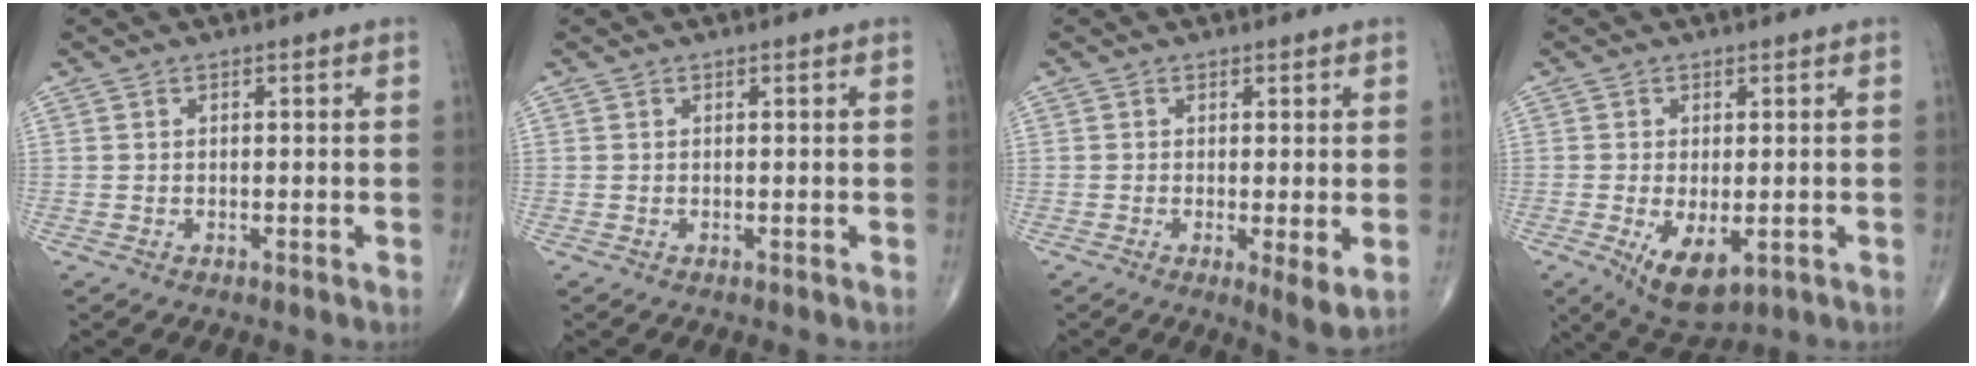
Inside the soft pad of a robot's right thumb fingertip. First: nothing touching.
{"total": 0.0}
{"total": 4.0, "force": [-0.5, 0.9, 3.9], "torque": [-0.066, -0.016, -0.011]}
{"total": 7.6, "force": [-2.1, 3.6, 6.3], "torque": [-0.102, -0.017, -0.022]}